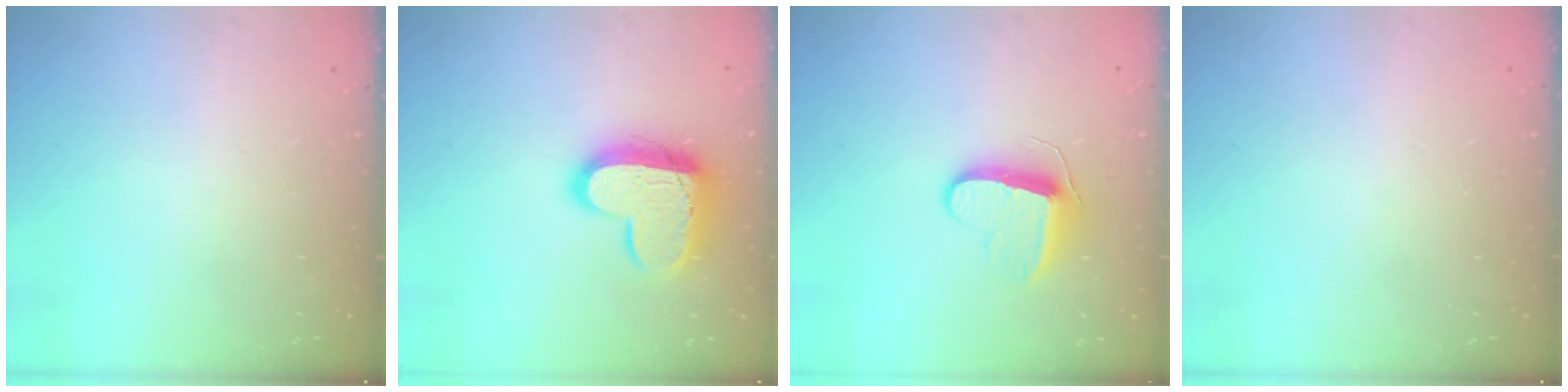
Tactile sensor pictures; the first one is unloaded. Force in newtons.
{"total": 14.9, "press": 14.9, "slide": 1.4}
{"total": 9.9, "press": 9.9, "slide": 0.2}
{"total": 0.5, "press": 0.5, "slide": 0.1}